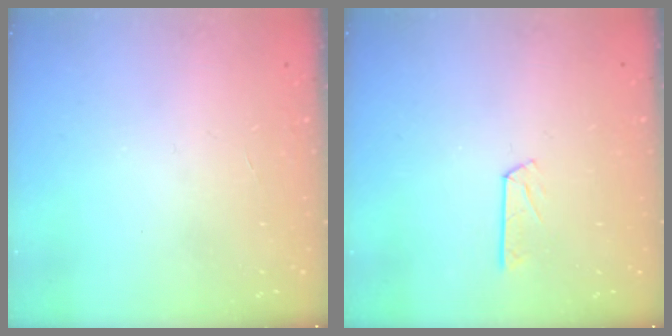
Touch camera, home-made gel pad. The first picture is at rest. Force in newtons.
{"total": 3.7, "press": 3.6, "slide": 0.3}